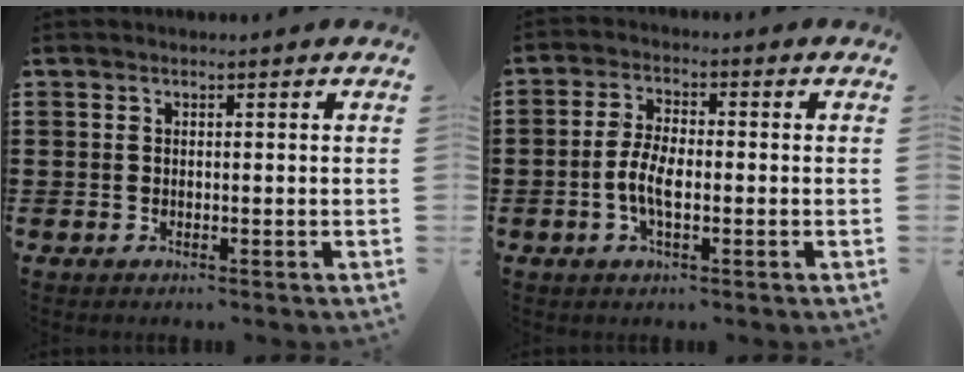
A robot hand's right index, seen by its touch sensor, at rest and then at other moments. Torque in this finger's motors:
{"motor_torque": [2.14, 0.00, 0.41, 0.10]}